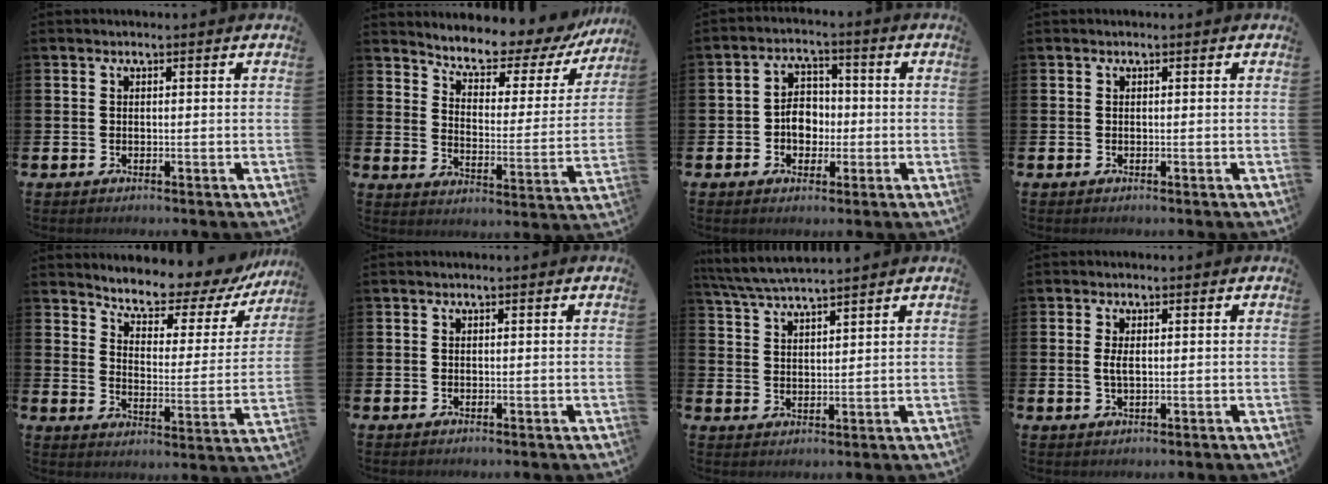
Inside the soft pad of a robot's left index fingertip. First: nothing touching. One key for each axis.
{"total": 6.7, "fx": 6.1, "fy": 1.9, "fz": 2.0, "tx": -0.068, "ty": -0.049, "tz": 0.101}
{"total": 4.6, "fx": -0.8, "fy": 3.5, "fz": 2.8, "tx": -0.050, "ty": 0.010, "tz": -0.021}
{"total": 0.0}
{"total": 6.9, "fx": 6.3, "fy": 1.9, "fz": 2.0, "tx": -0.068, "ty": -0.052, "tz": 0.105}
{"total": 0.0}
{"total": 4.9, "fx": 4.8, "fy": 0.0, "fz": 1.2, "tx": -0.040, "ty": -0.021, "tz": 0.085}
{"total": 2.1, "fx": 0.3, "fy": 0.8, "fz": 1.9, "tx": -0.037, "ty": 0.003, "tz": 0.003}